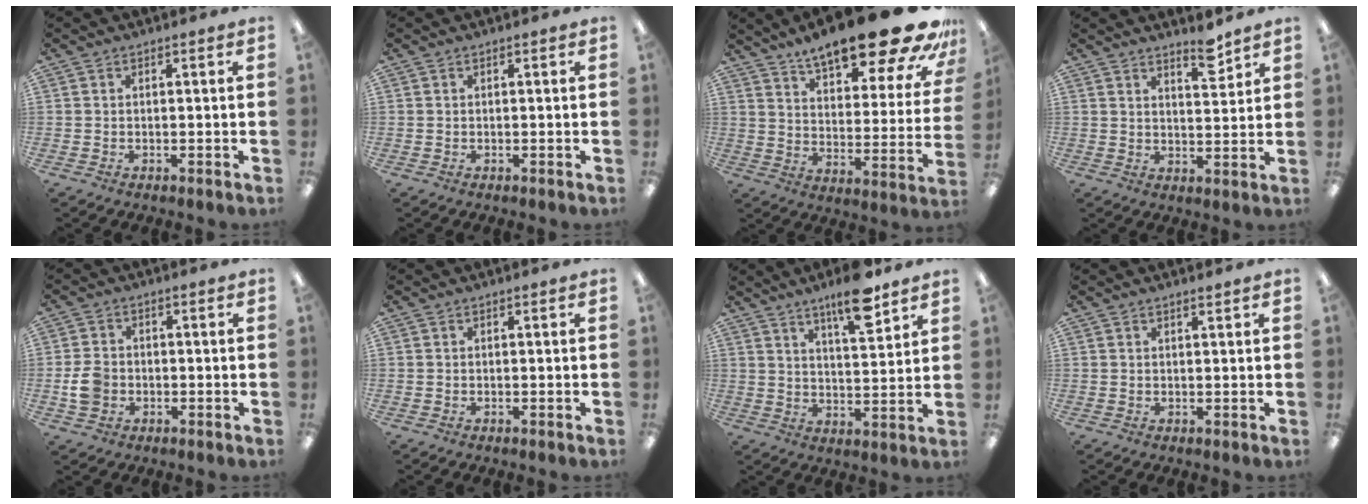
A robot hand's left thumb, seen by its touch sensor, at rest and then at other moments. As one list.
[{"total": 0.0}, {"total": 21.8, "force": [16.8, 5.6, 12.7], "torque": [-0.185, -0.115, 0.272]}, {"total": 6.2, "force": [5.1, 1.7, 3.1], "torque": [-0.025, -0.039, 0.082]}, {"total": 5.5, "force": [-1.1, 4.4, 3.1], "torque": [-0.065, 0.007, -0.020]}, {"total": 0.0}, {"total": 11.3, "force": [8.1, 2.8, 7.3], "torque": [-0.102, -0.047, 0.134]}, {"total": 1.0, "force": [0.9, 0.1, 0.4], "torque": [-0.009, 0.000, 0.016]}]